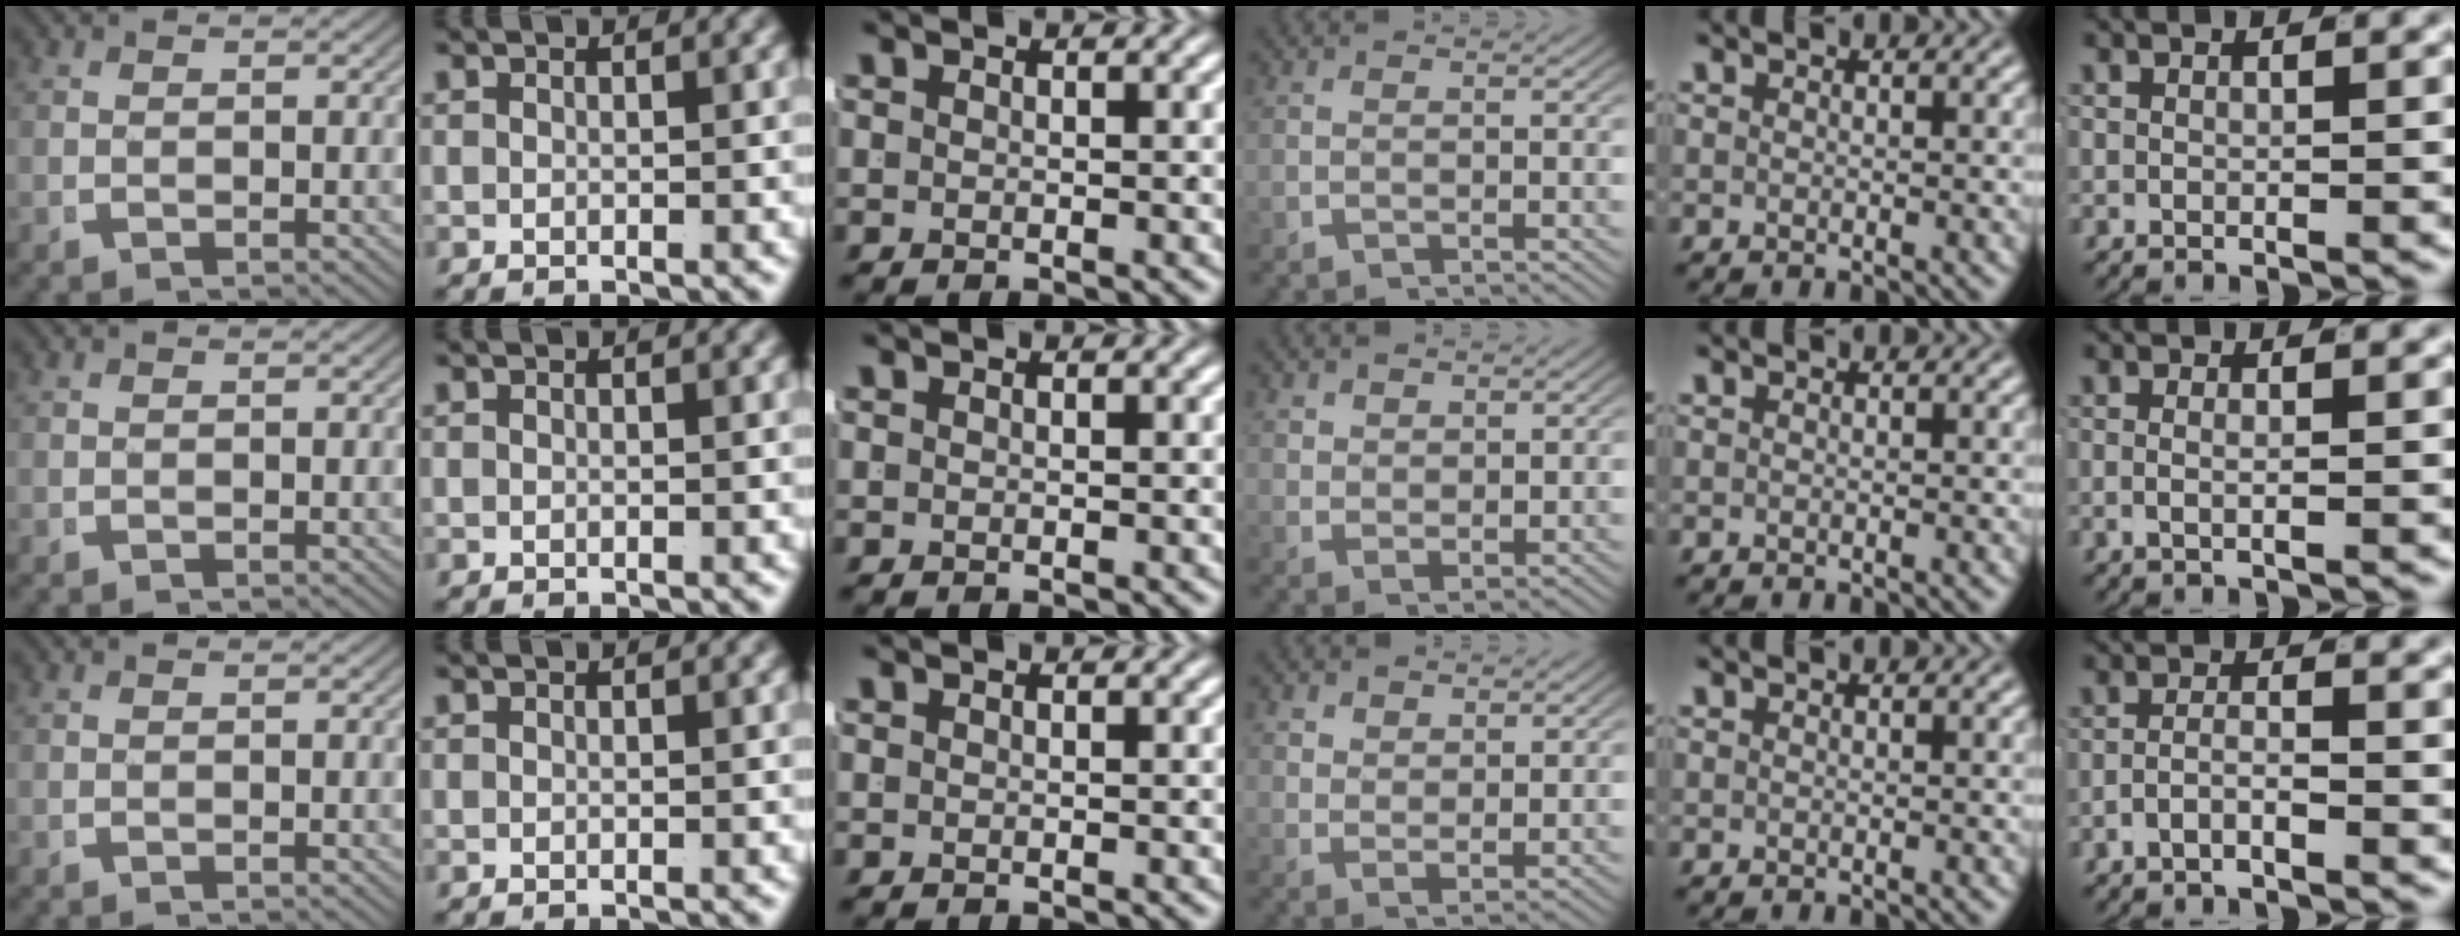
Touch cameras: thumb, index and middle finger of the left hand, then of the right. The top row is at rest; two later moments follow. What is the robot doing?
{"motion": "lift_and_place", "object": "shirt"}